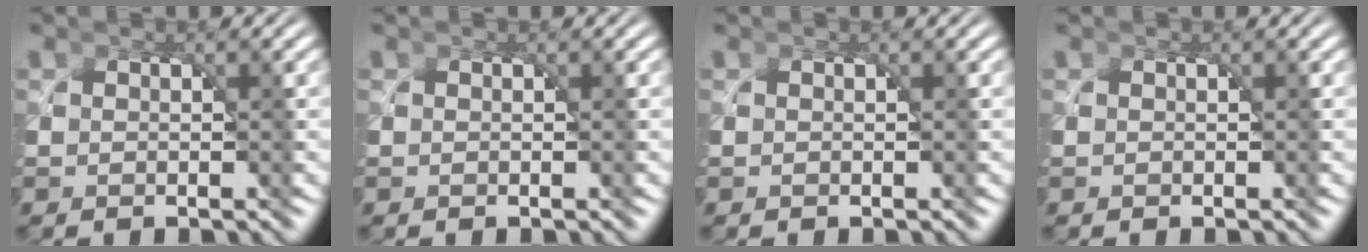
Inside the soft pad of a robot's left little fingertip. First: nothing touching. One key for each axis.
{"total": 0.0}
{"total": 0.0}
{"total": 0.0}